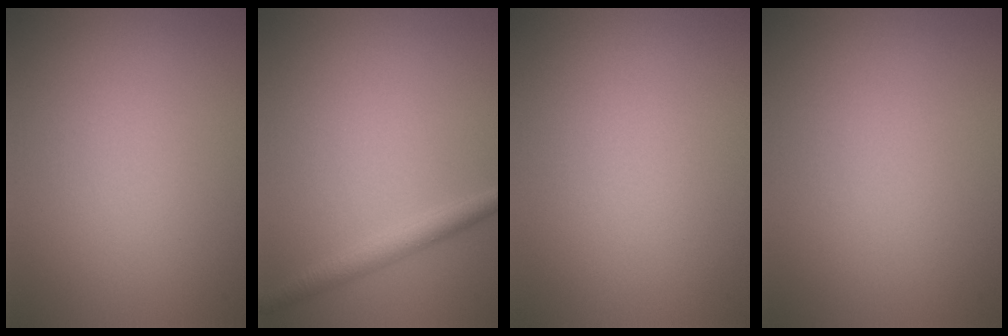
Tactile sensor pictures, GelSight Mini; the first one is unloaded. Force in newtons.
{"total": 2.1, "press": 2.1, "slide": 0.1}
{"total": 0.0}
{"total": 0.0}